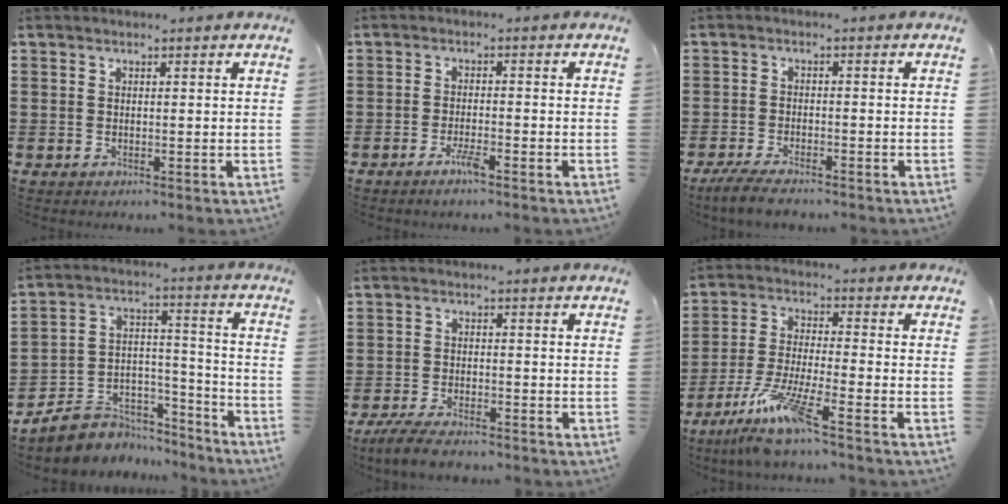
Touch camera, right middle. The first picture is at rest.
{"total": 2.8, "force": [-1.8, 0.3, 2.0], "torque": [-0.042, -0.001, -0.035]}
{"total": 3.8, "force": [-3.4, 0.5, 1.6], "torque": [-0.050, -0.008, -0.071]}
{"total": 6.1, "force": [-5.2, 3.2, 0.2], "torque": [-0.028, 0.000, -0.104]}
{"total": 4.1, "force": [-3.7, 0.6, 1.6], "torque": [-0.042, -0.005, -0.075]}
{"total": 8.7, "force": [-6.5, 0.4, 5.7], "torque": [-0.121, -0.012, -0.128]}